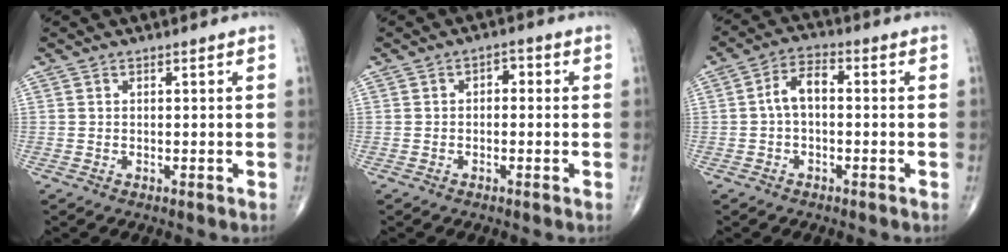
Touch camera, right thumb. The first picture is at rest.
{"total": 2.5, "force": [0.1, 1.6, 1.9], "torque": [-0.012, 0.010, -0.008]}
{"total": 5.3, "force": [-0.3, 2.9, 4.4], "torque": [-0.077, 0.022, -0.015]}